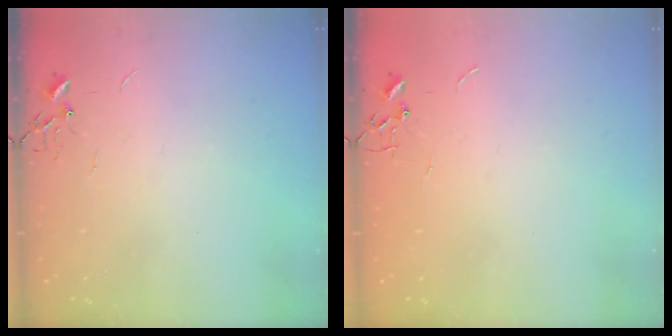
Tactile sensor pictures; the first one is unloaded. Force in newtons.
{"total": 0.0}